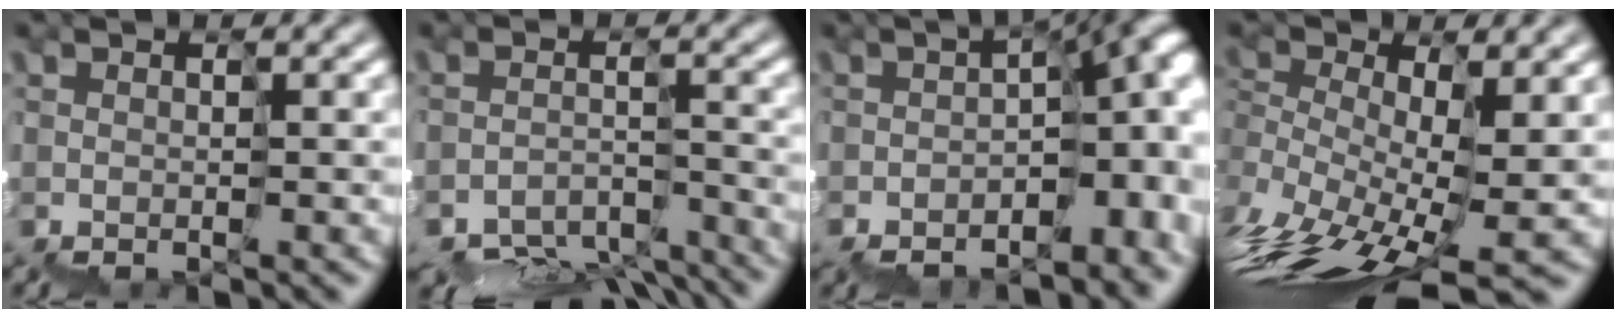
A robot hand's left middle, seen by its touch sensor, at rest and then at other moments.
{"total": 9.5, "force": [-8.9, 2.9, 1.2], "torque": [-0.036, -0.008, -0.101]}
{"total": 10.4, "force": [-2.6, 5.0, 8.8], "torque": [-0.116, -0.006, -0.023]}
{"total": 7.7, "force": [-3.5, 3.0, 6.2], "torque": [-0.157, 0.002, -0.060]}